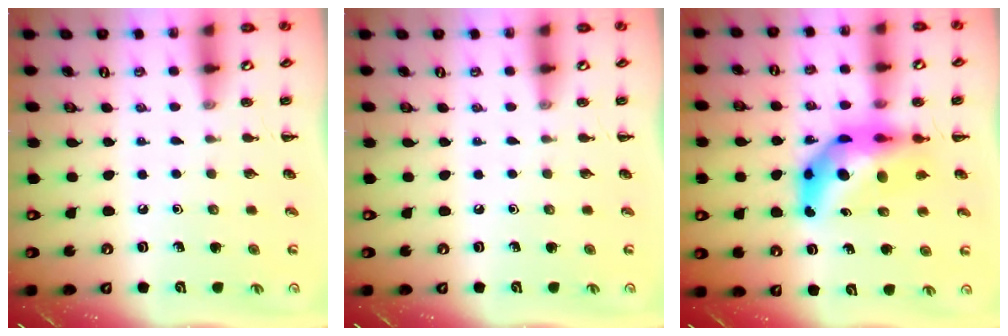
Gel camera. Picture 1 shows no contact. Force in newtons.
{"total": 0.0}
{"total": 11.8, "press": 11.2, "slide": 3.7}